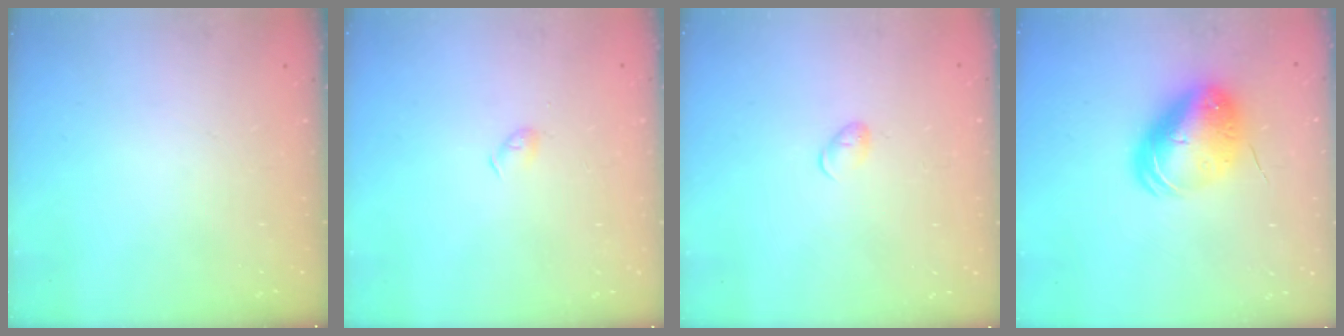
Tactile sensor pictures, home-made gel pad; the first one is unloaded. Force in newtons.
{"total": 2.9, "press": 2.9, "slide": 0.6}
{"total": 4.2, "press": 4.1, "slide": 0.7}
{"total": 11.1, "press": 10.9, "slide": 2.1}